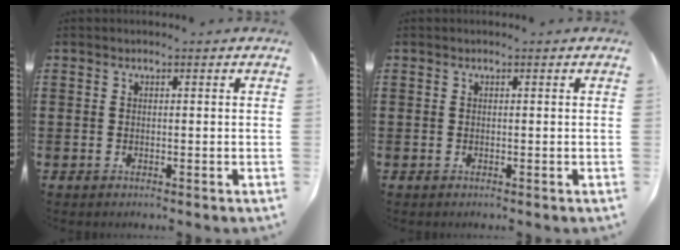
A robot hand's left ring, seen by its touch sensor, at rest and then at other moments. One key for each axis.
{"total": 0.0}